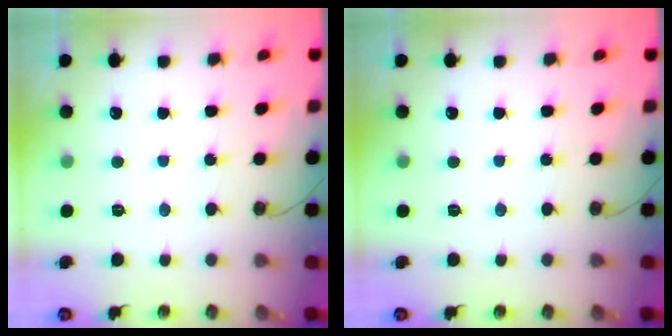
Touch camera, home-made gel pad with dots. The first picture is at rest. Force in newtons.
{"total": 0.0}